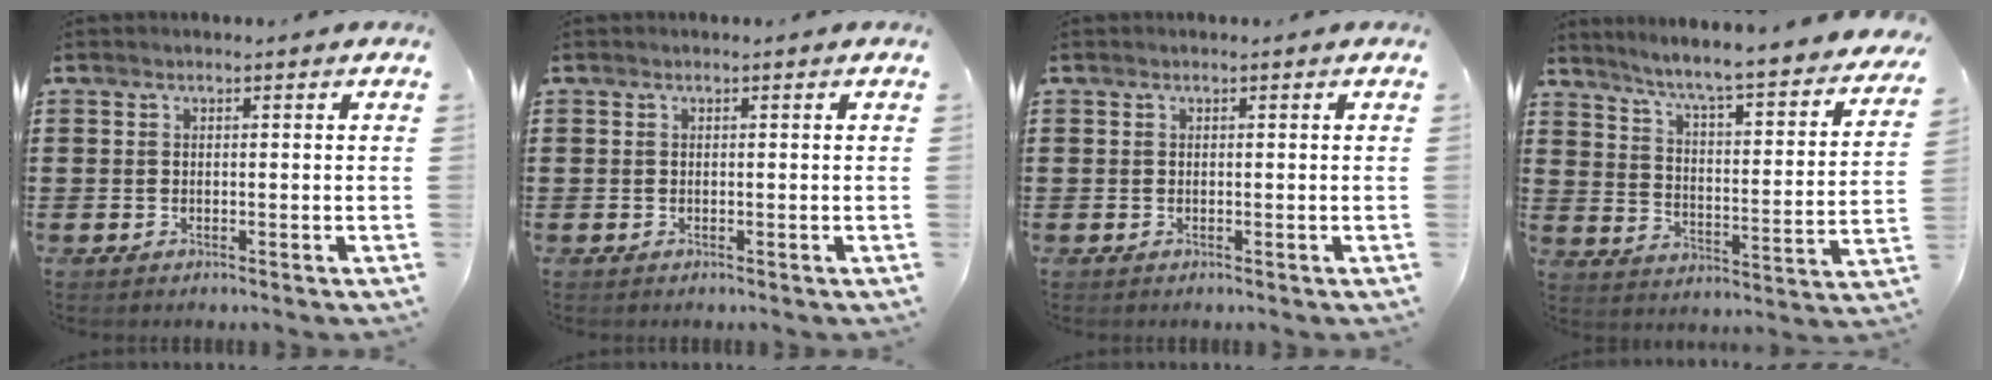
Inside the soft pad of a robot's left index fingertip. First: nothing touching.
{"total": 0.0}
{"total": 0.0}
{"total": 4.8, "force": [4.1, -0.8, 2.3], "torque": [-0.065, -0.048, 0.055]}